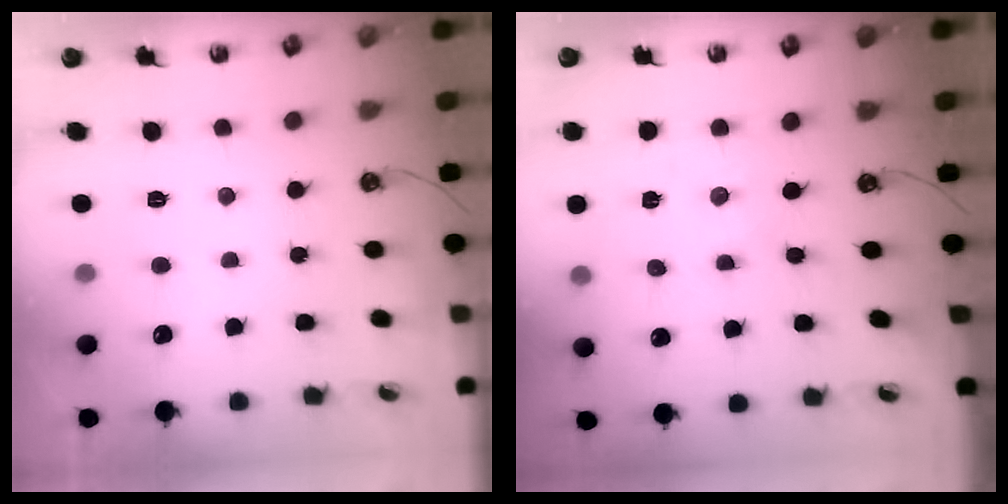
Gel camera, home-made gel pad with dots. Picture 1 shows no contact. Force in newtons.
{"total": 0.0}